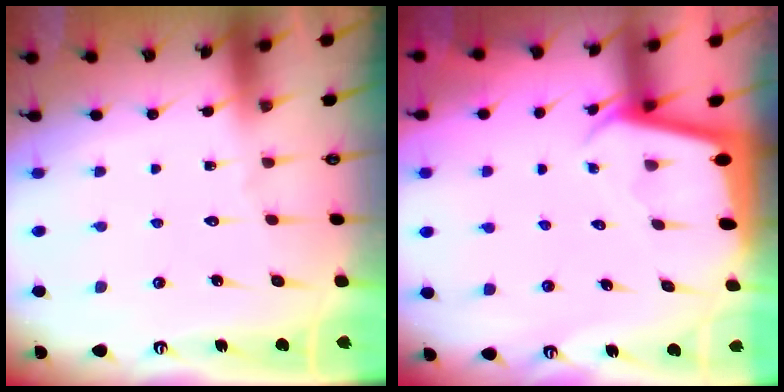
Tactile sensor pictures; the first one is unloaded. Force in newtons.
{"total": 2.0, "press": 2.0, "slide": 0.2}